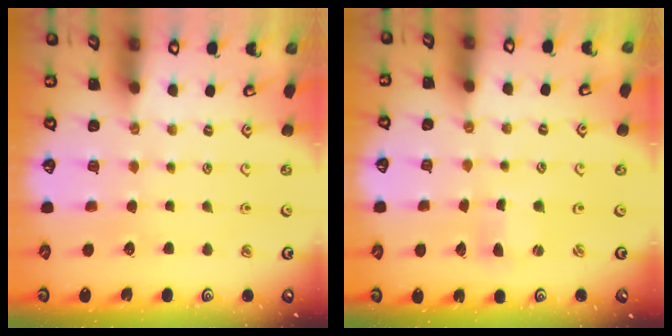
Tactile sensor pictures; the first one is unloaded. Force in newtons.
{"total": 1.1, "press": 1.0, "slide": 0.3}